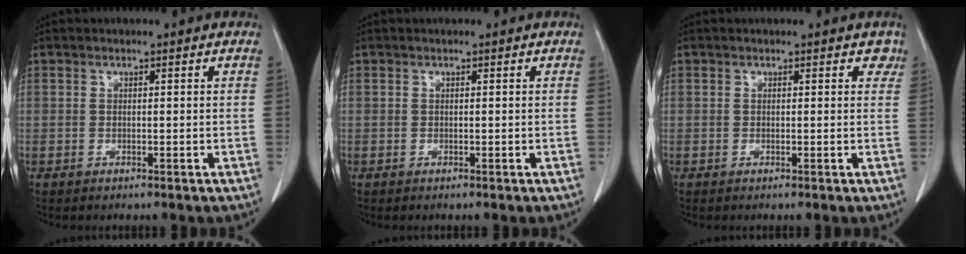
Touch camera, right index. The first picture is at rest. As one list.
[{"total": 0.0}, {"total": 1.3, "force": [0.9, 1.0, 0.3], "torque": [0.010, 0.002, 0.001]}]